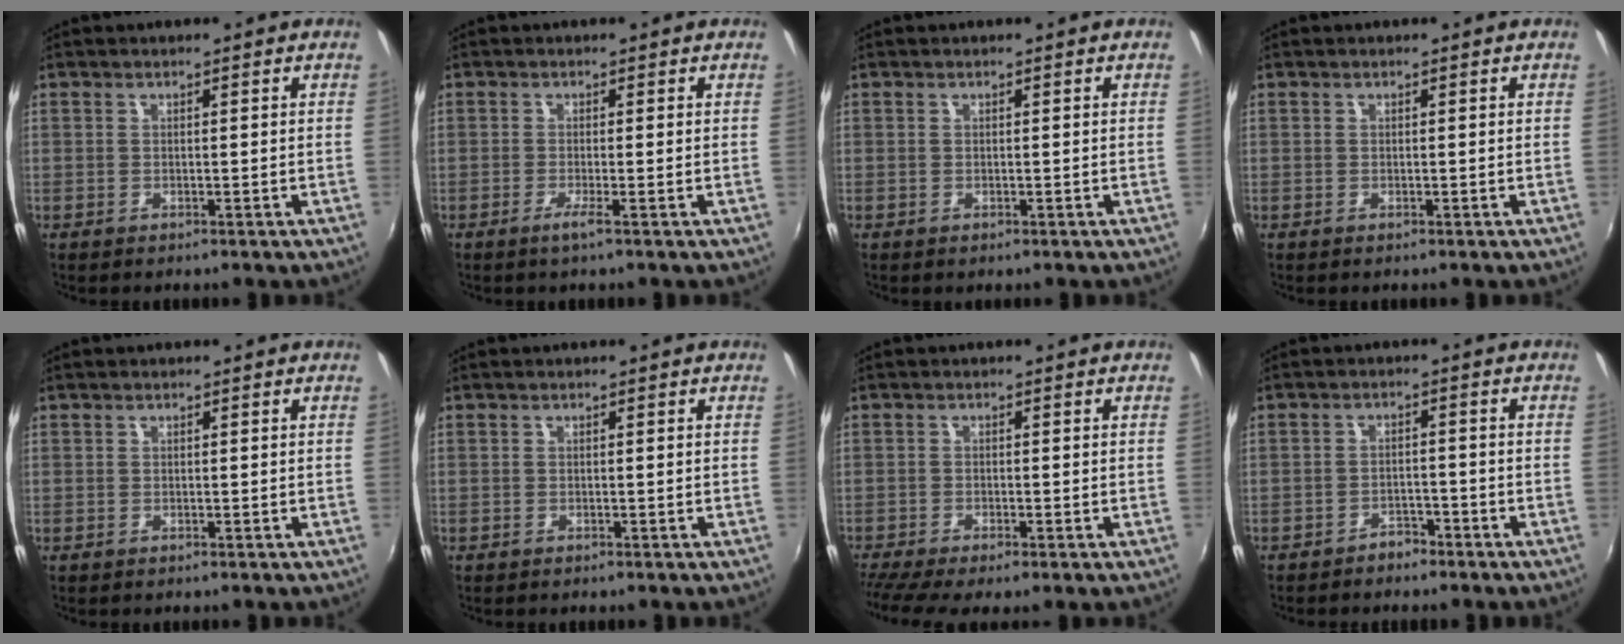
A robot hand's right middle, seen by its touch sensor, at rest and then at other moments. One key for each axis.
{"total": 1.6, "fx": -0.8, "fy": -0.6, "fz": 1.3, "tx": -0.029, "ty": -0.003, "tz": -0.021}
{"total": 0.0}
{"total": 0.0}
{"total": 0.0}
{"total": 0.0}
{"total": 4.7, "fx": -3.5, "fy": 0.1, "fz": 3.1, "tx": -0.071, "ty": -0.026, "tz": -0.063}
{"total": 2.7, "fx": -2.4, "fy": 1.2, "fz": 0.6, "tx": -0.018, "ty": 0.007, "tz": -0.034}